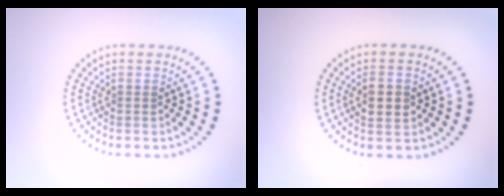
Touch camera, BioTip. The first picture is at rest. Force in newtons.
{"total": 2.1, "press": 2.0, "slide": 0.2}